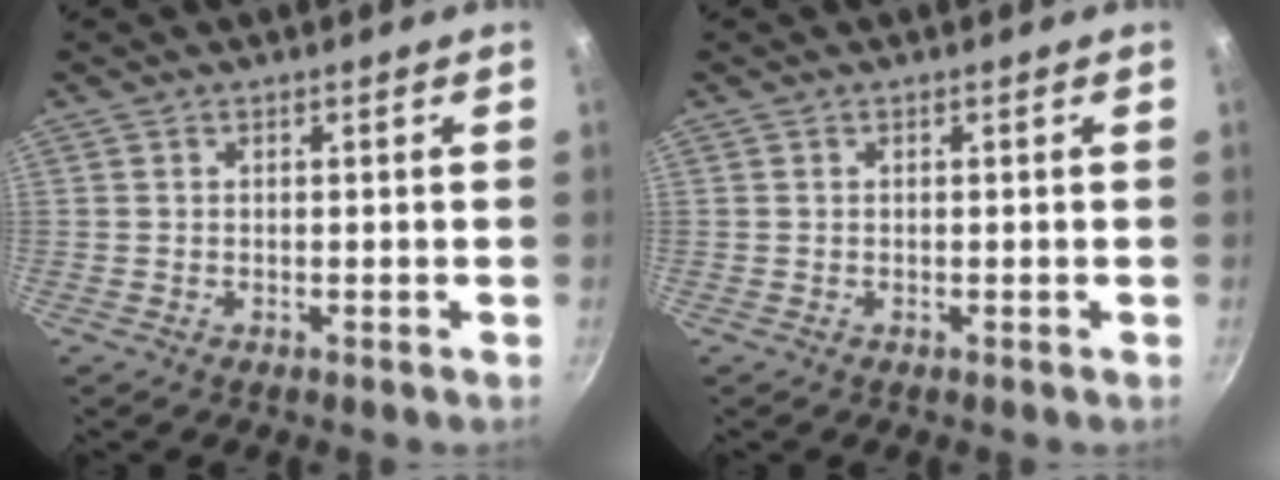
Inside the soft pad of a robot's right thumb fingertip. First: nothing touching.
{"total": 0.0}